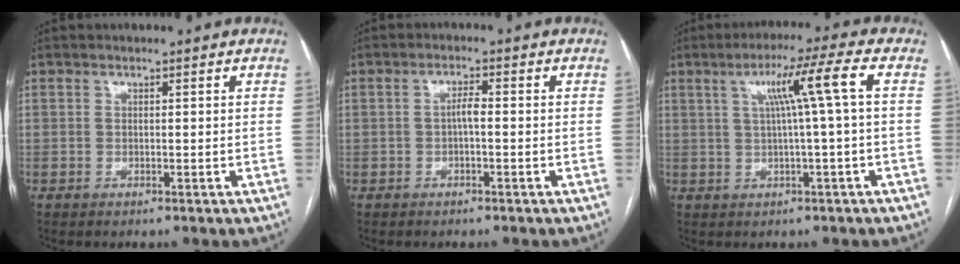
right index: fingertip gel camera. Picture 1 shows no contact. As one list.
[{"total": 2.0, "force": [-0.4, 0.4, 1.9], "torque": [-0.033, 0.005, -0.007]}, {"total": 7.5, "force": [1.4, -1.5, 7.2], "torque": [-0.123, 0.016, 0.030]}]